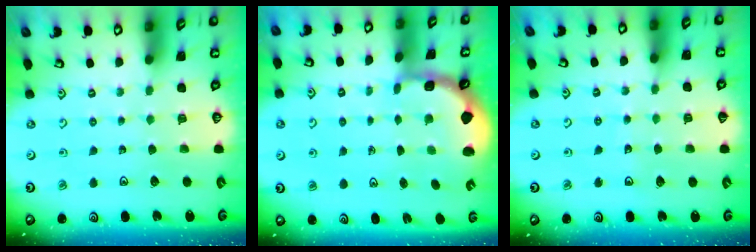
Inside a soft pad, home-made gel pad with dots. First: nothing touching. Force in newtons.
{"total": 1.8, "press": 1.7, "slide": 0.4}
{"total": 3.8, "press": 3.8, "slide": 0.4}